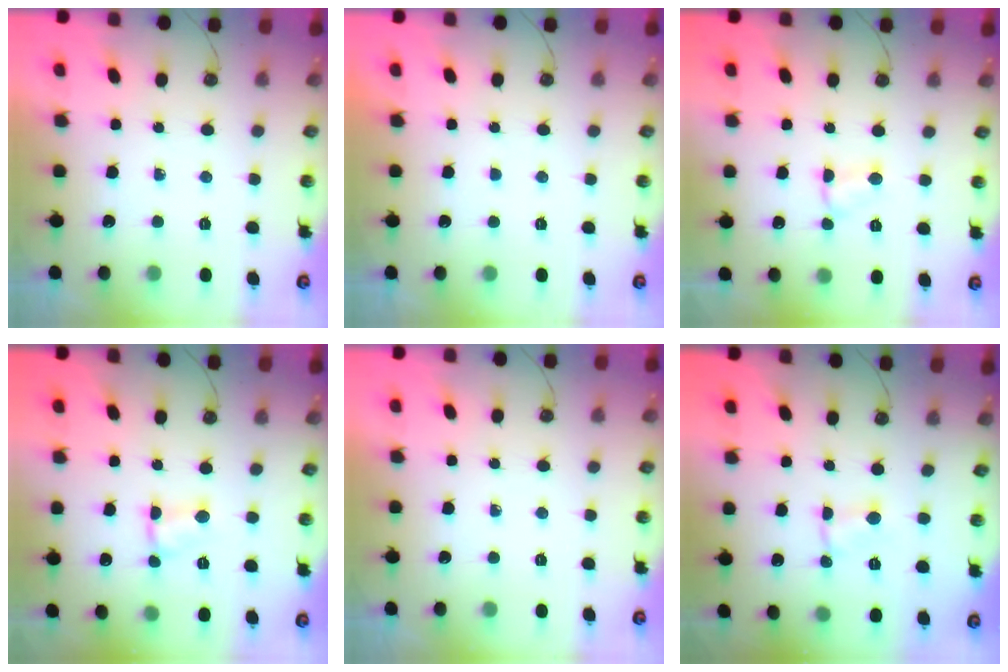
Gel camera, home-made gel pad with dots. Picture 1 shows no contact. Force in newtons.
{"total": 0.0}
{"total": 3.4, "press": 3.3, "slide": 0.3}
{"total": 1.8, "press": 1.8, "slide": 0.3}
{"total": 0.0}
{"total": 0.6, "press": 0.6, "slide": 0.1}